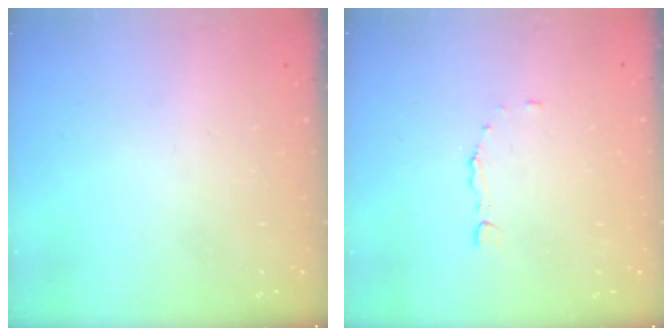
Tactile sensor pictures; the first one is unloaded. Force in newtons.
{"total": 3.0, "press": 2.9, "slide": 0.7}